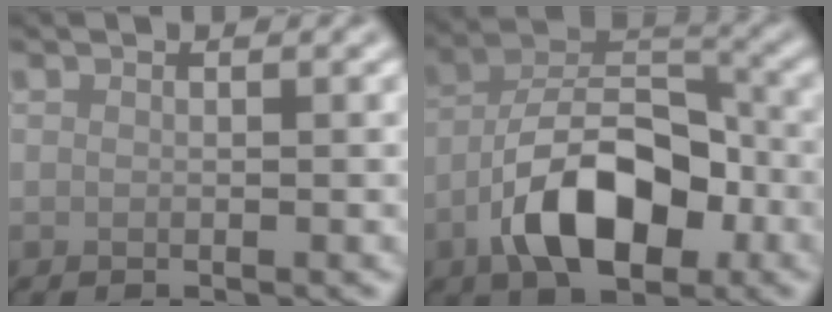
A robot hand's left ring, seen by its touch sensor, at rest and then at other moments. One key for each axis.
{"total": 9.7, "fx": -4.2, "fy": 4.9, "fz": 7.3, "tx": -0.124, "ty": 0.014, "tz": -0.081}